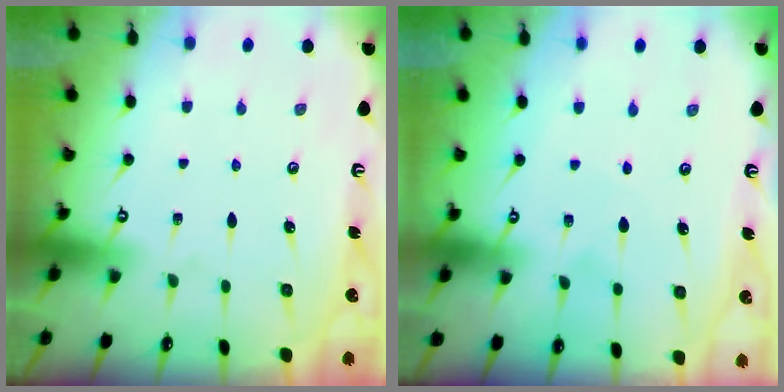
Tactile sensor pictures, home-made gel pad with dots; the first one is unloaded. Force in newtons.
{"total": 3.2, "press": 3.2, "slide": 0.2}